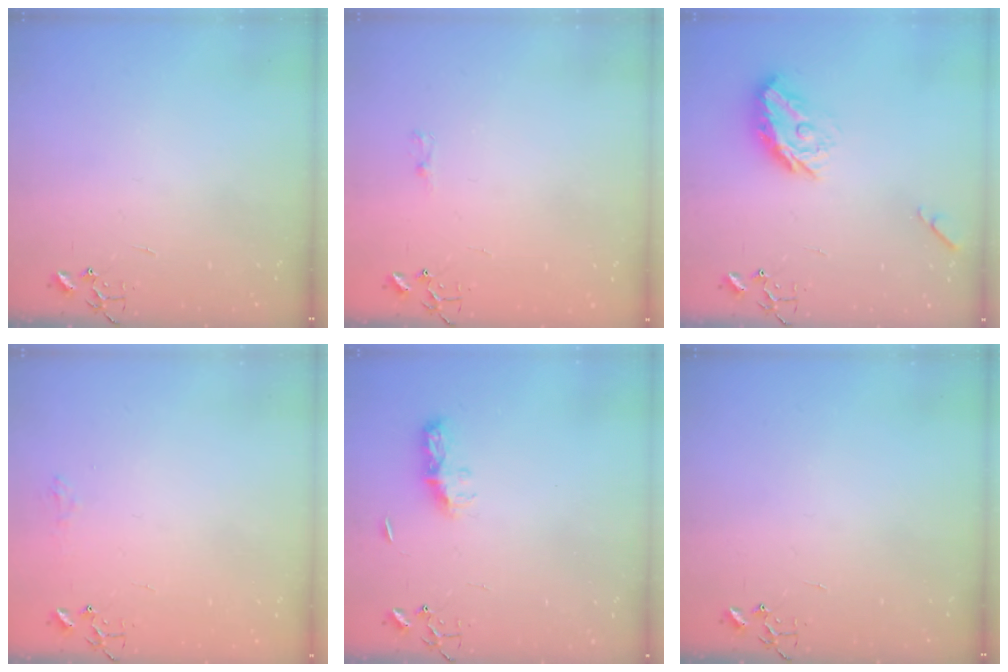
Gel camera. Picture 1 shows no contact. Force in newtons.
{"total": 4.7, "press": 4.6, "slide": 0.5}
{"total": 12.8, "press": 12.8, "slide": 0.6}
{"total": 7.3, "press": 7.3, "slide": 0.6}
{"total": 6.7, "press": 6.6, "slide": 0.7}
{"total": 0.0}